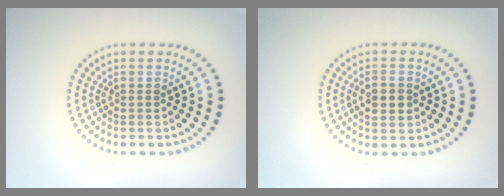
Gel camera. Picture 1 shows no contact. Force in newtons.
{"total": 2.6, "press": 2.6, "slide": 0.2}